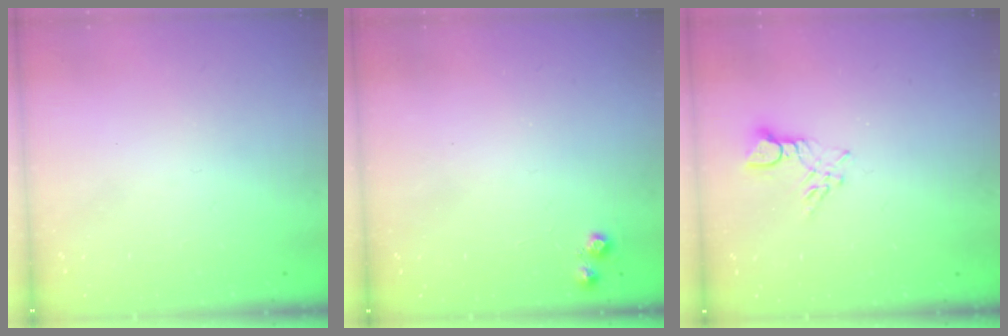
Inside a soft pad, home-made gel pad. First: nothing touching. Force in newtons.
{"total": 5.5, "press": 5.5, "slide": 0.7}
{"total": 3.7, "press": 3.7, "slide": 0.6}